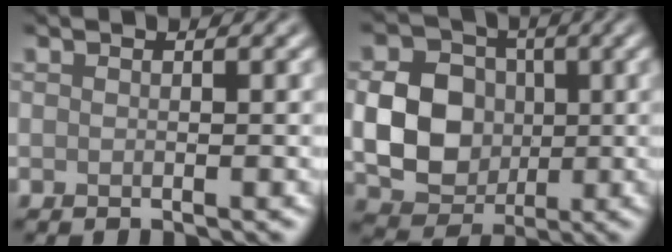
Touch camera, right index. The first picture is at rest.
{"total": 7.0, "force": [-0.2, 5.7, 4.0], "torque": [-0.079, -0.002, -0.004]}